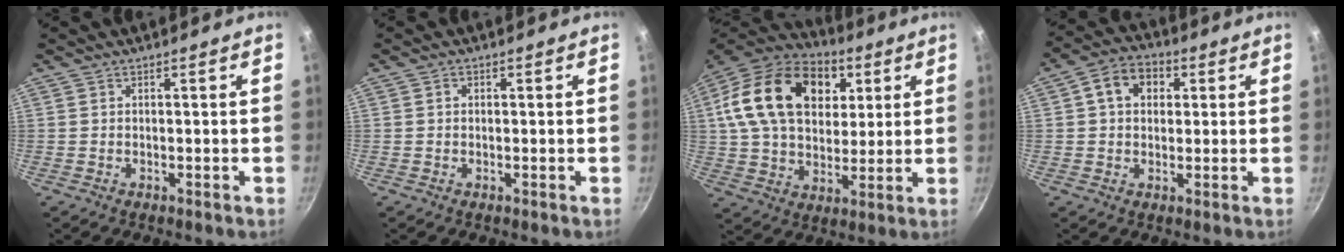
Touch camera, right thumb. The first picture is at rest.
{"total": 0.9, "force": [0.2, 0.8, 0.5], "torque": [-0.006, 0.006, 0.002]}
{"total": 25.0, "force": [7.8, 16.8, 16.8], "torque": [-0.275, 0.003, 0.125]}
{"total": 8.4, "force": [2.3, 6.3, 5.0], "torque": [-0.057, 0.014, 0.023]}